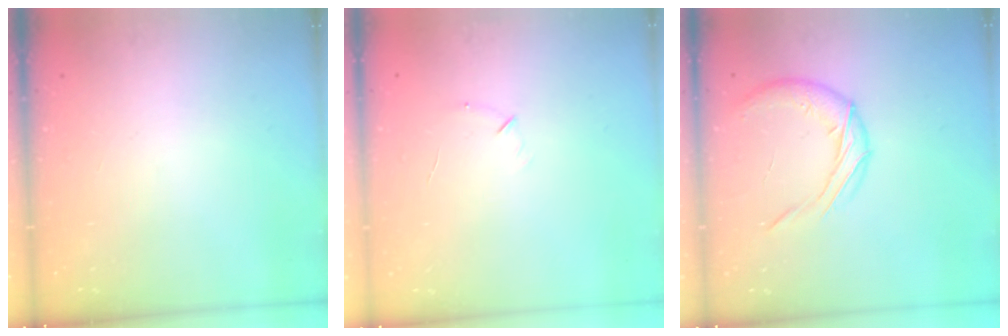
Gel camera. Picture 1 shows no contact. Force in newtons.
{"total": 4.3, "press": 4.1, "slide": 1.1}
{"total": 10.8, "press": 10.8, "slide": 0.4}